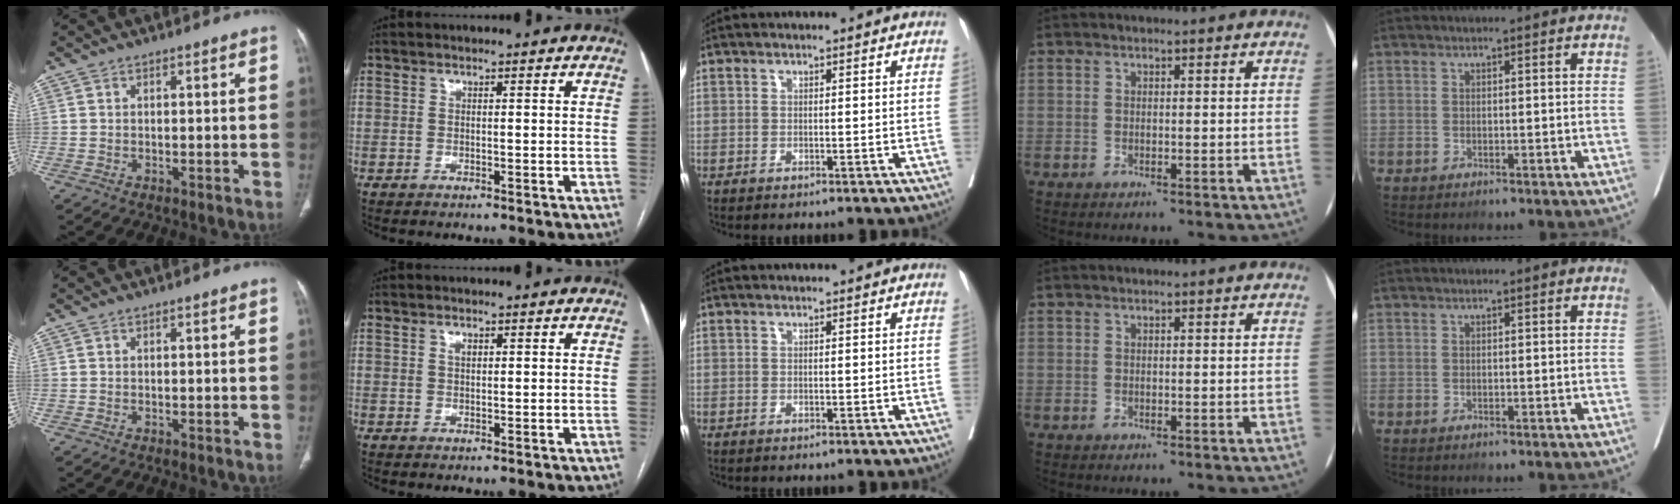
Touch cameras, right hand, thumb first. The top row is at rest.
{"index": {"total": 1.1, "force": [0.5, 0.6, 0.8], "torque": [-0.014, 0.001, 0.008]}}